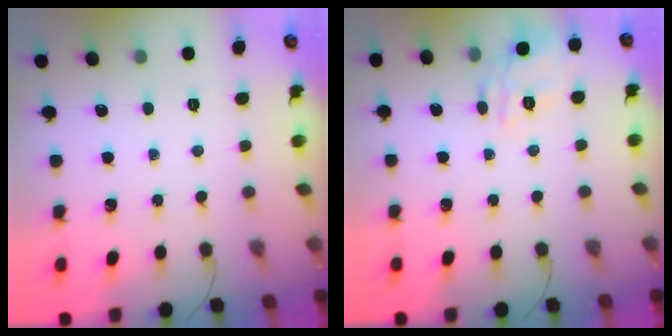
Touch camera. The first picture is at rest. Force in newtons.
{"total": 11.9, "press": 11.9, "slide": 1.0}